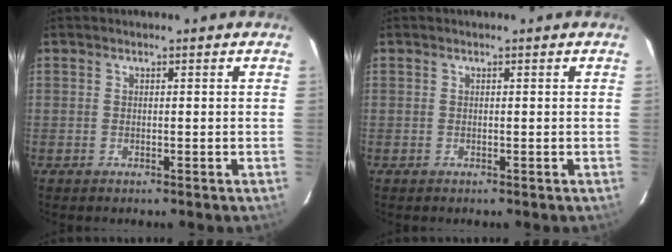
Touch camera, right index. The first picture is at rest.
{"total": 0.0}